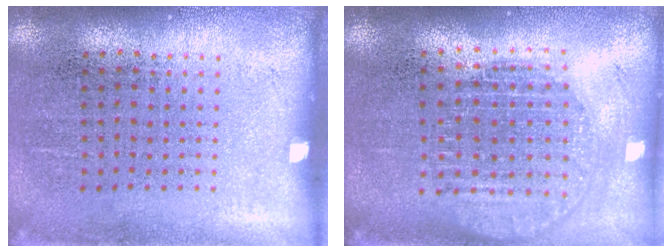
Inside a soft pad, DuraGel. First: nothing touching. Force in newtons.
{"total": 1.8, "press": 1.5, "slide": 0.9}